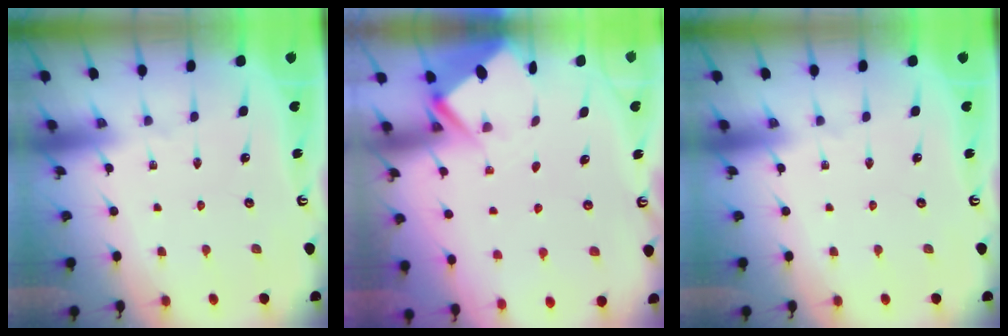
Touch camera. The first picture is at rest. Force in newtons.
{"total": 3.0, "press": 2.9, "slide": 0.4}
{"total": 0.0}